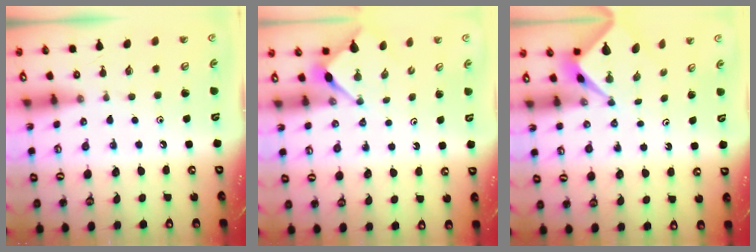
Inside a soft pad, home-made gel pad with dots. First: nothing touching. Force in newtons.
{"total": 2.9, "press": 2.9, "slide": 0.1}
{"total": 2.1, "press": 2.1, "slide": 0.2}